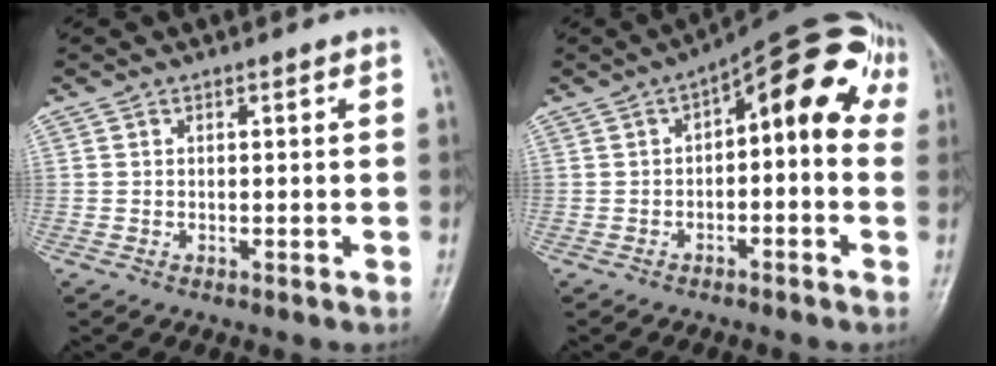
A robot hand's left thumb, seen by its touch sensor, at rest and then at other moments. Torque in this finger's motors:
{"motor_torque": [-0.12, 1.24, 0.80, 0.53, 0.13]}